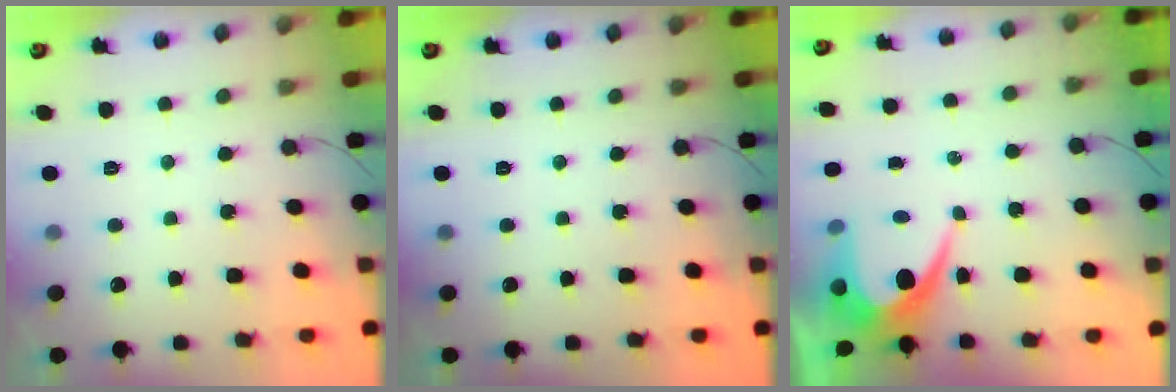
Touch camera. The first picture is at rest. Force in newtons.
{"total": 0.0}
{"total": 6.2, "press": 6.2, "slide": 0.5}